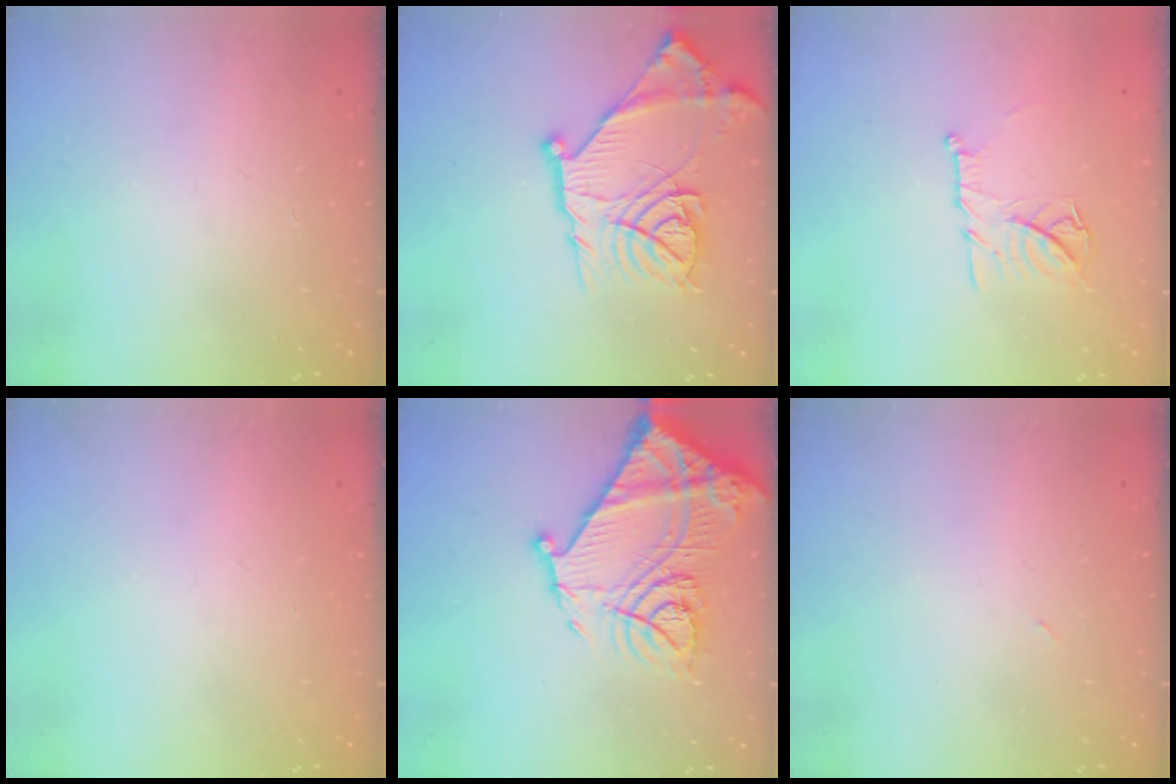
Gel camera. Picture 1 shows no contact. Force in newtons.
{"total": 18.7, "press": 18.6, "slide": 1.4}
{"total": 11.4, "press": 11.4, "slide": 0.6}
{"total": 0.0}
{"total": 22.6, "press": 22.5, "slide": 2.0}
{"total": 2.4, "press": 2.3, "slide": 0.8}